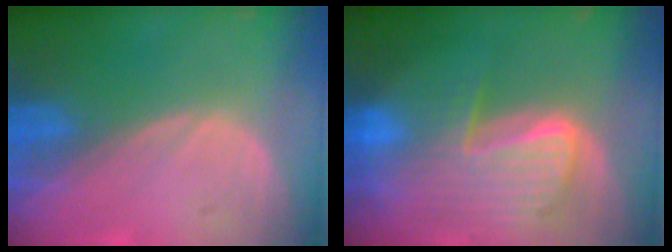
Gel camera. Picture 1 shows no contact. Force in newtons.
{"total": 9.9, "press": 8.5, "slide": 5.1}